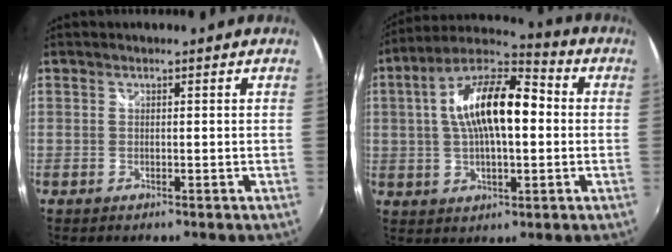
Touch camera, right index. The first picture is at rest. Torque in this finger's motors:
{"motor_torque": [0.84, -0.10, 0.90, 0.21]}